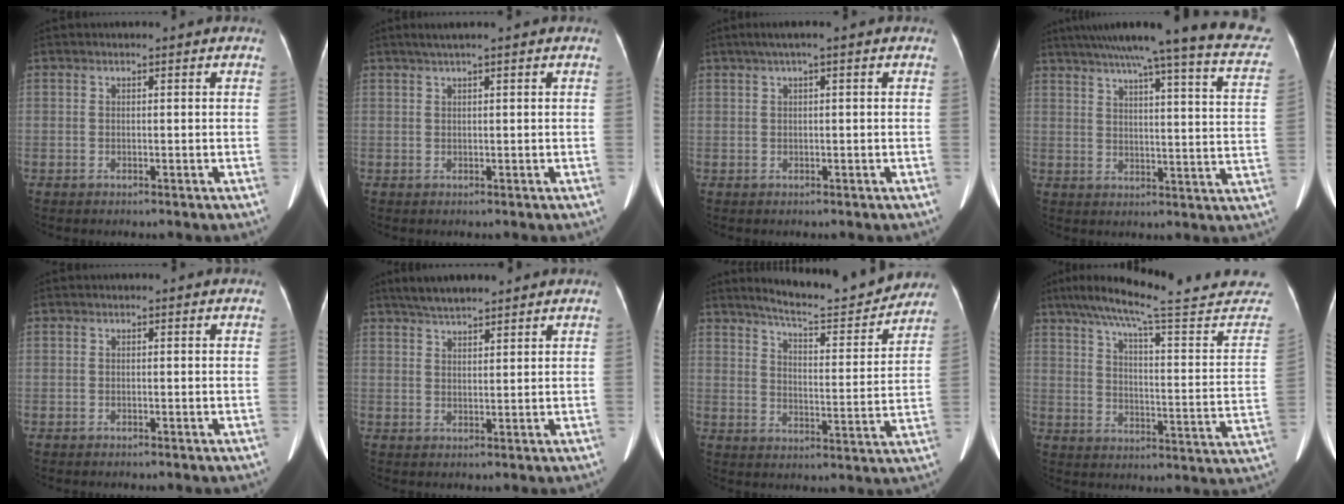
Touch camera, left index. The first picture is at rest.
{"total": 2.3, "force": [1.6, -0.4, 1.6], "torque": [-0.034, 0.012, 0.035]}
{"total": 2.8, "force": [1.5, -0.2, 2.3], "torque": [-0.051, 0.018, 0.030]}
{"total": 26.3, "force": [22.0, 1.5, 14.3], "torque": [-0.205, -0.029, 0.267]}
{"total": 0.0}
{"total": 6.3, "force": [5.4, 0.9, 3.1], "torque": [-0.054, 0.023, 0.097]}
{"total": 15.7, "force": [14.6, 1.5, 5.5], "torque": [-0.081, -0.024, 0.197]}
{"total": 28.8, "force": [25.7, 1.6, 12.9], "torque": [-0.194, -0.076, 0.323]}